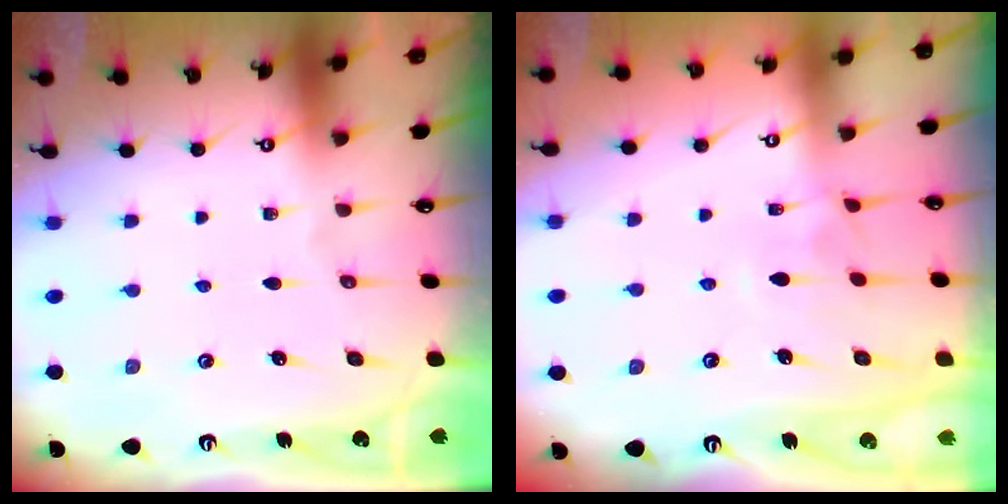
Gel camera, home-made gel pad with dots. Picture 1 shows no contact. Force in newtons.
{"total": 2.6, "press": 2.5, "slide": 0.7}